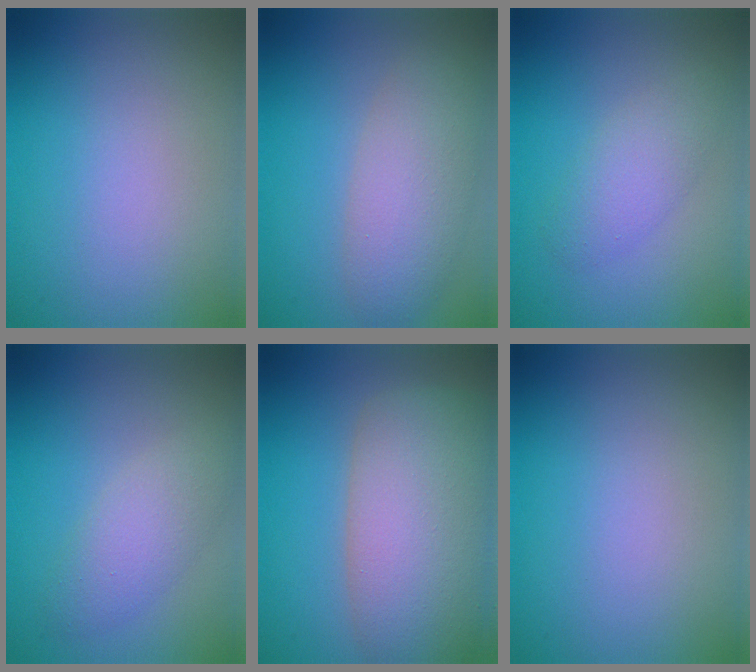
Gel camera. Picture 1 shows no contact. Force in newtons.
{"total": 5.1, "press": 5.1, "slide": 0.5}
{"total": 2.8, "press": 2.8, "slide": 0.0}
{"total": 3.2, "press": 3.2, "slide": 0.3}
{"total": 10.6, "press": 10.6, "slide": 0.5}
{"total": 0.0}